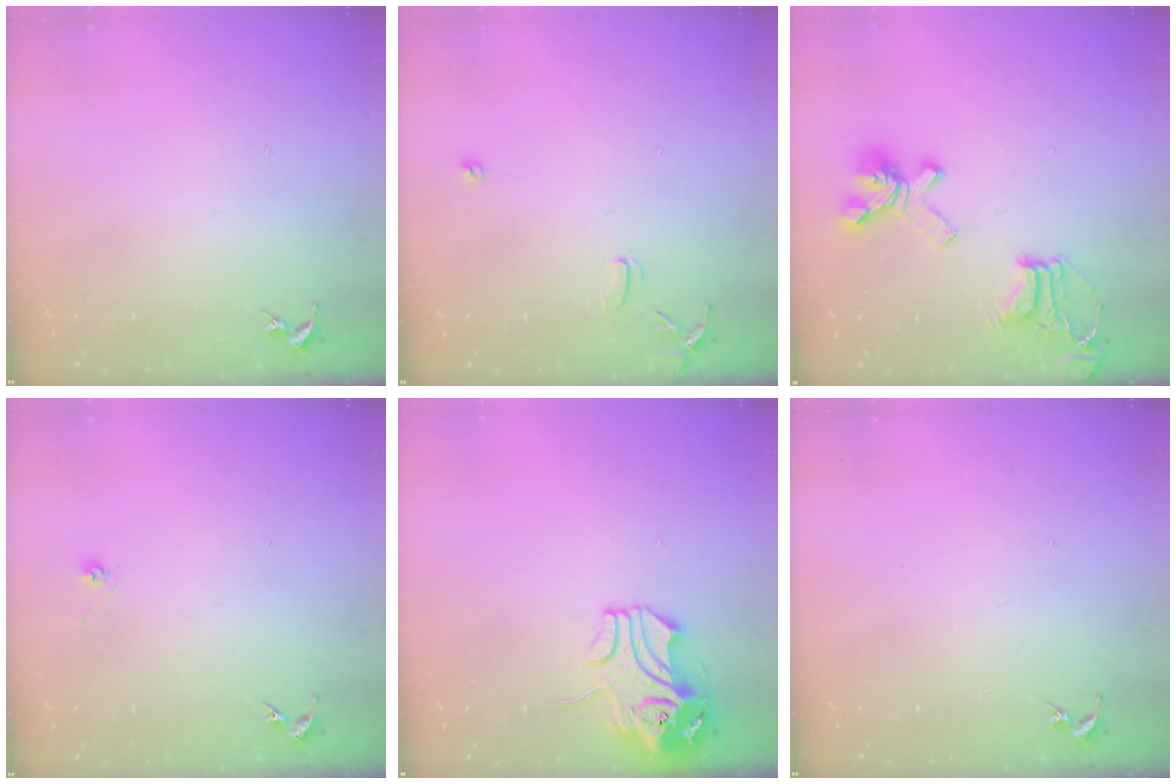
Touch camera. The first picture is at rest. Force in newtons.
{"total": 7.9, "press": 7.9, "slide": 0.8}
{"total": 20.9, "press": 20.8, "slide": 2.1}
{"total": 3.3, "press": 2.8, "slide": 1.7}
{"total": 11.3, "press": 11.1, "slide": 1.8}
{"total": 0.0}